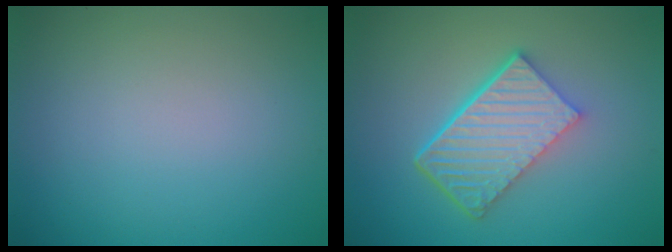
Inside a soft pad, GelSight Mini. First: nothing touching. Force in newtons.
{"total": 6.3, "press": 4.3, "slide": 4.7}